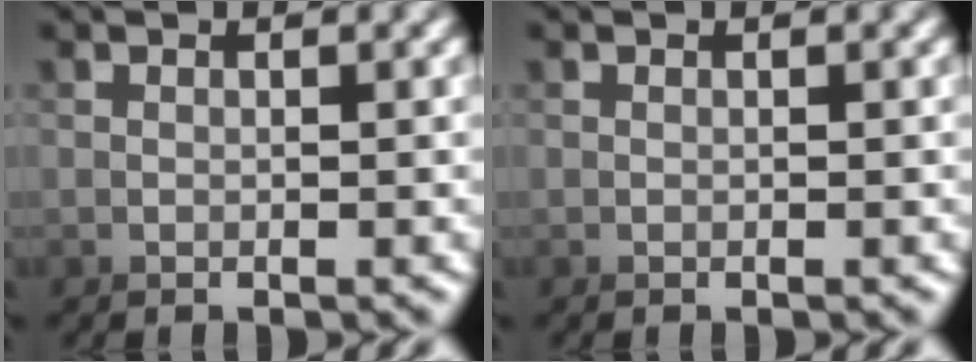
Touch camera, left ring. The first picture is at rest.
{"total": 0.0}